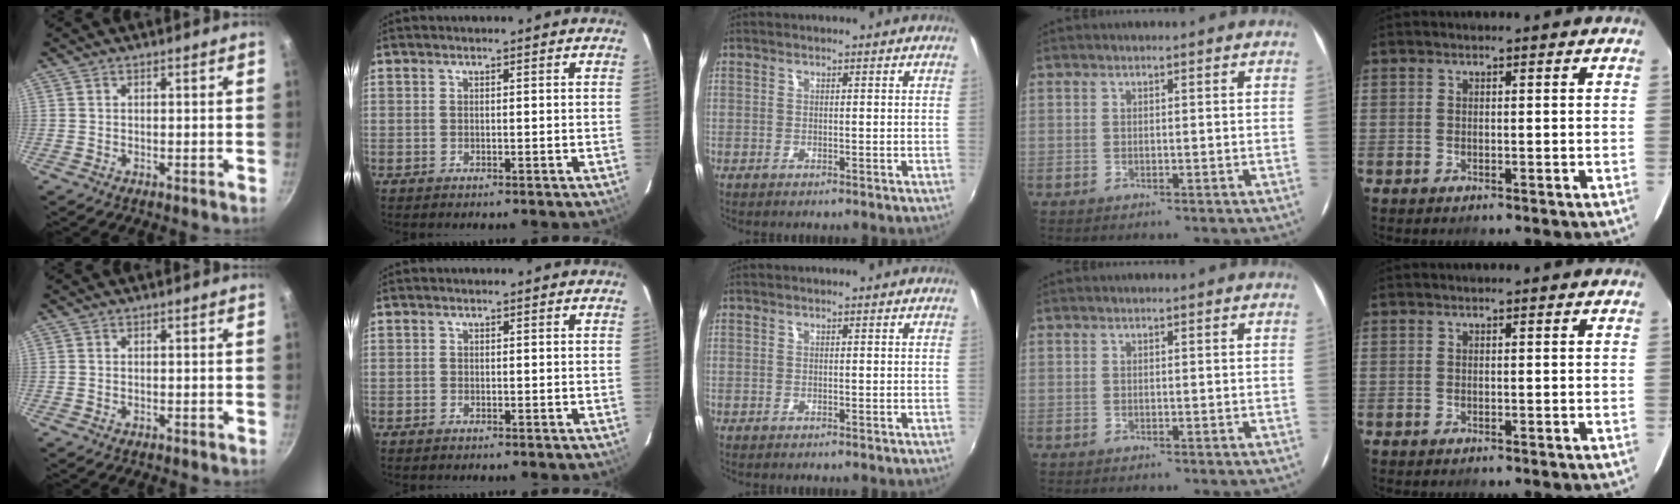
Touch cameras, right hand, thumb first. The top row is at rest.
{"index": {"total": 0.5, "force": [-0.4, 0.3, 0.0], "torque": [-0.001, 0.000, -0.009]}}